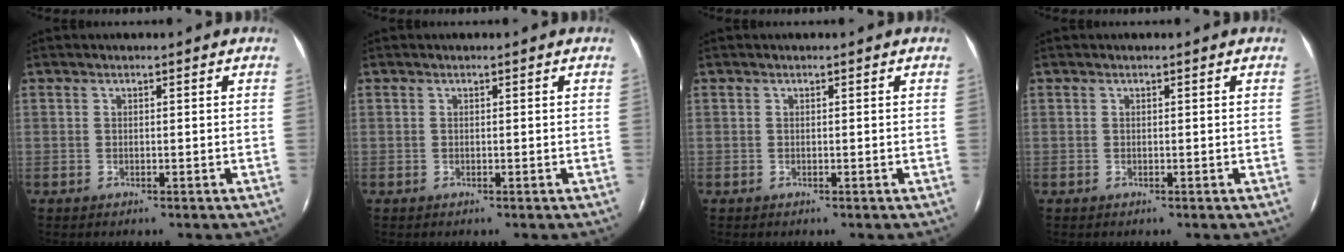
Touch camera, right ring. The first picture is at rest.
{"total": 0.0}
{"total": 0.0}
{"total": 0.0}